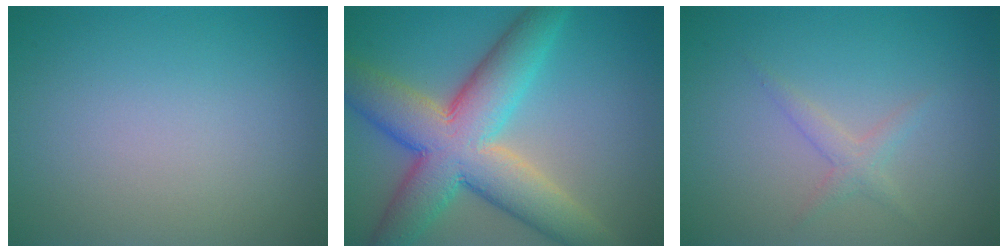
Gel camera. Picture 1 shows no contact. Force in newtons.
{"total": 10.7, "press": 10.7, "slide": 0.5}
{"total": 1.4, "press": 1.4, "slide": 0.0}